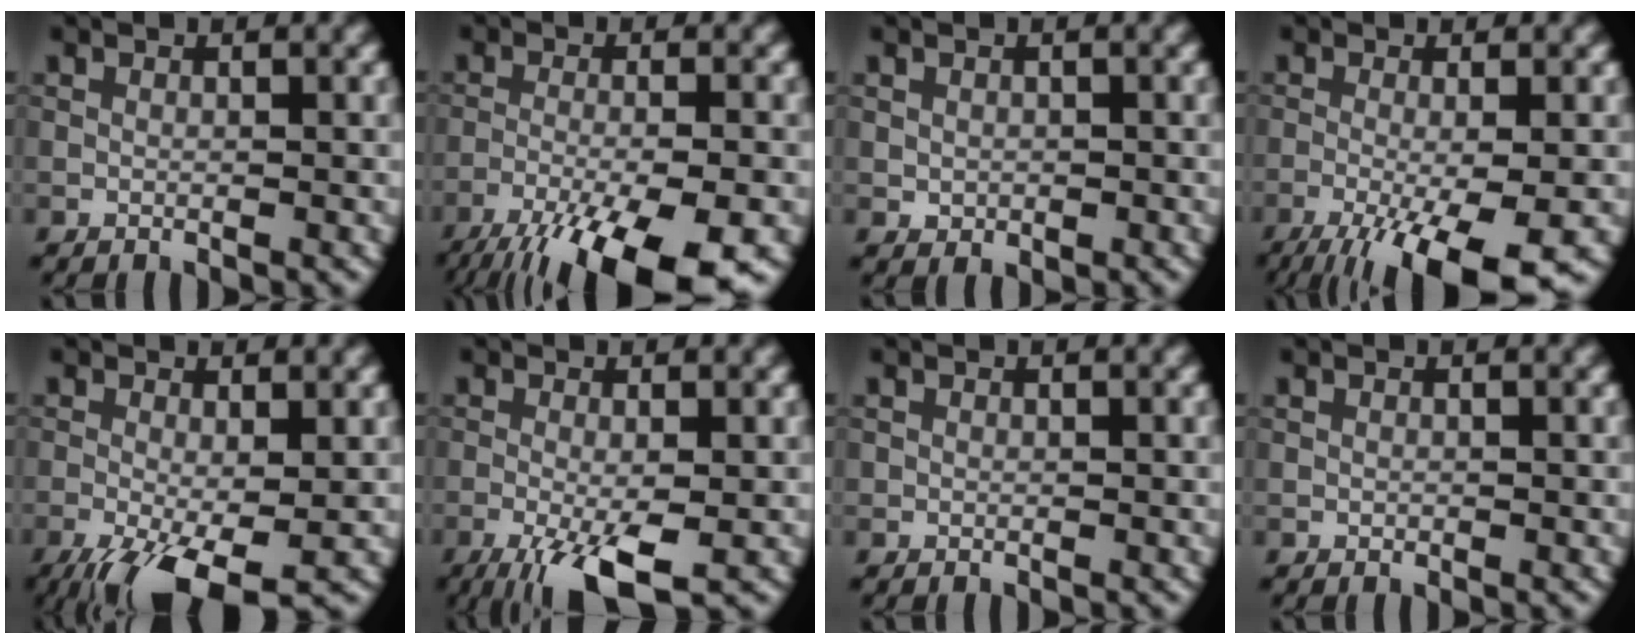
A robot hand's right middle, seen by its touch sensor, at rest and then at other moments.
{"total": 13.0, "force": [-9.1, 3.4, 8.7], "torque": [-0.151, -0.047, -0.134]}
{"total": 1.0, "force": [0.1, 0.9, 0.4], "torque": [-0.006, -0.004, 0.003]}
{"total": 9.7, "force": [-5.0, 2.6, 8.0], "torque": [-0.131, -0.020, -0.082]}
{"total": 7.9, "force": [-3.8, 2.6, 6.4], "torque": [-0.128, -0.025, -0.062]}
{"total": 6.2, "force": [-3.0, 1.5, 5.2], "torque": [-0.095, -0.007, -0.054]}
{"total": 0.0}
{"total": 0.0}